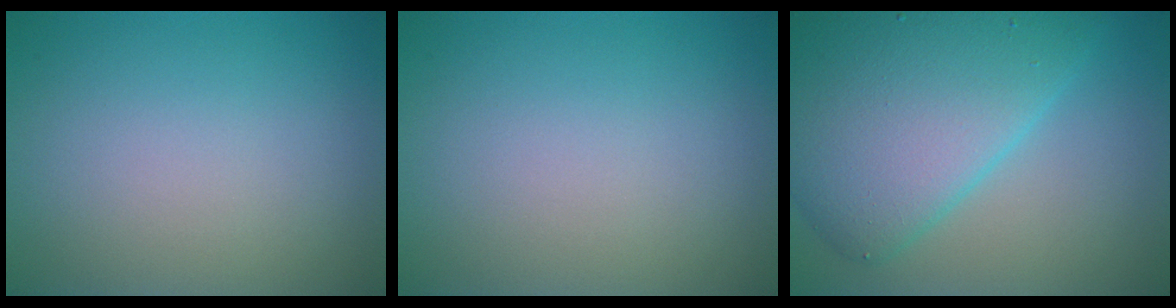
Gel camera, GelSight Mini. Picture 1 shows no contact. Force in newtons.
{"total": 0.0}
{"total": 9.8, "press": 9.8, "slide": 0.3}